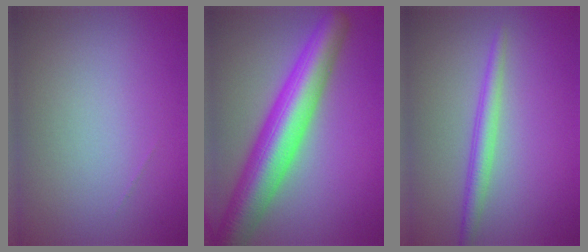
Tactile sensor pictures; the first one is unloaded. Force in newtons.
{"total": 9.3, "press": 9.3, "slide": 0.4}
{"total": 2.3, "press": 2.3, "slide": 0.1}